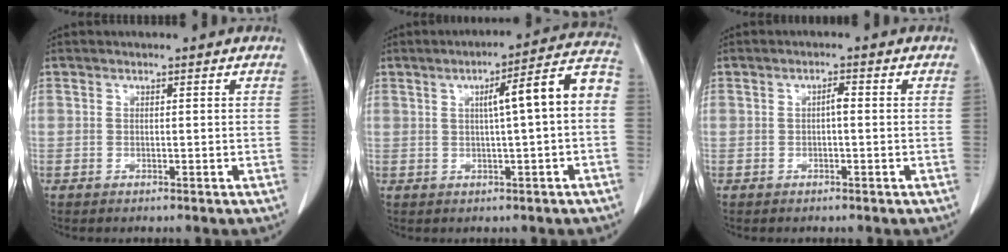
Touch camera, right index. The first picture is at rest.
{"total": 9.4, "force": [0.7, 0.1, 9.4], "torque": [-0.126, 0.027, 0.005]}
{"total": 1.4, "force": [-0.1, 0.3, 1.3], "torque": [-0.022, 0.004, -0.002]}